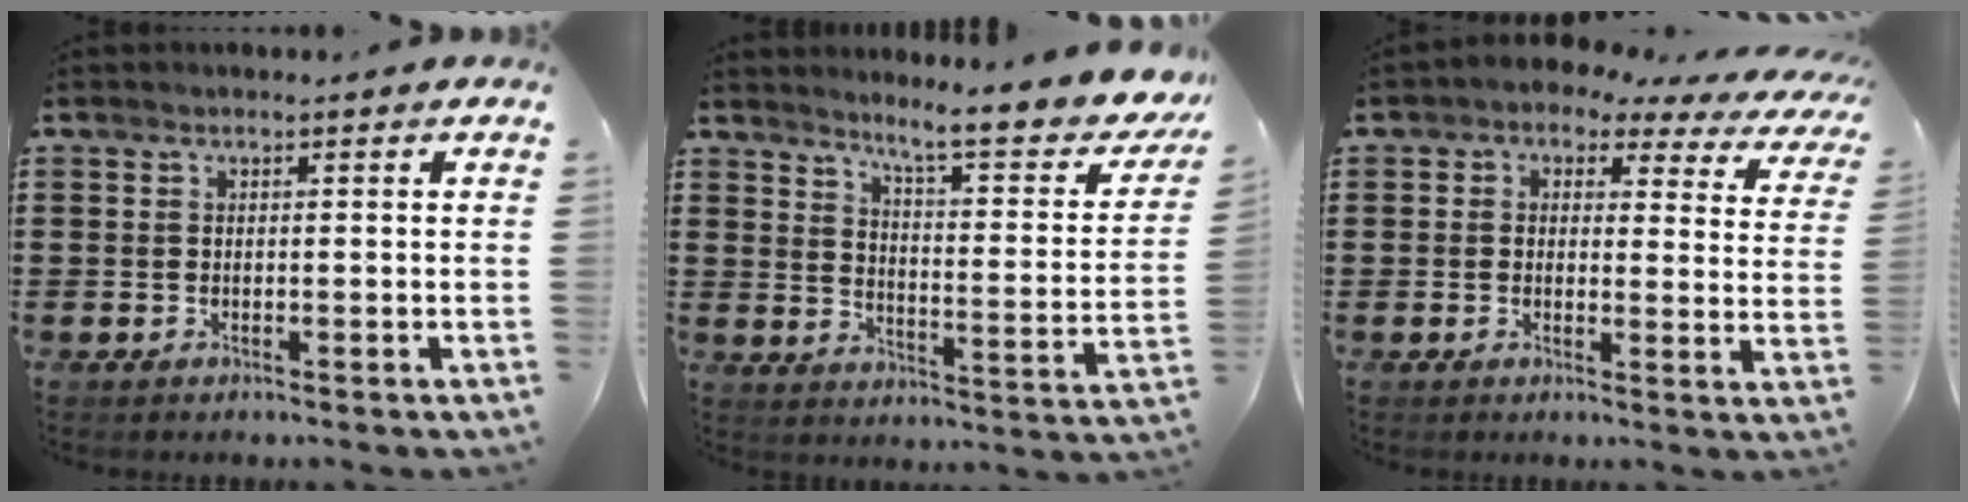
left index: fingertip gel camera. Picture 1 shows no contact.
{"total": 7.6, "force": [6.1, -0.4, 4.4], "torque": [-0.084, -0.051, 0.093]}
{"total": 2.2, "force": [1.4, 1.3, 1.1], "torque": [-0.035, -0.015, 0.017]}